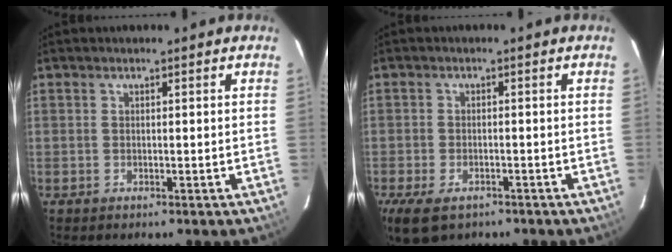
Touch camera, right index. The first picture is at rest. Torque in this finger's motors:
{"motor_torque": [1.21, -0.94, 0.43, 0.09]}